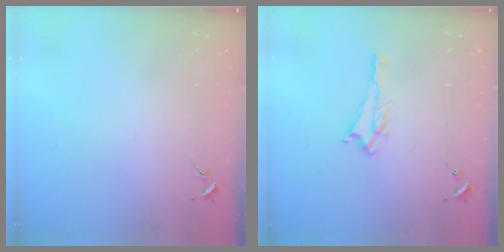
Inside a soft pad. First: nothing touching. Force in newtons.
{"total": 1.5, "press": 1.4, "slide": 0.2}